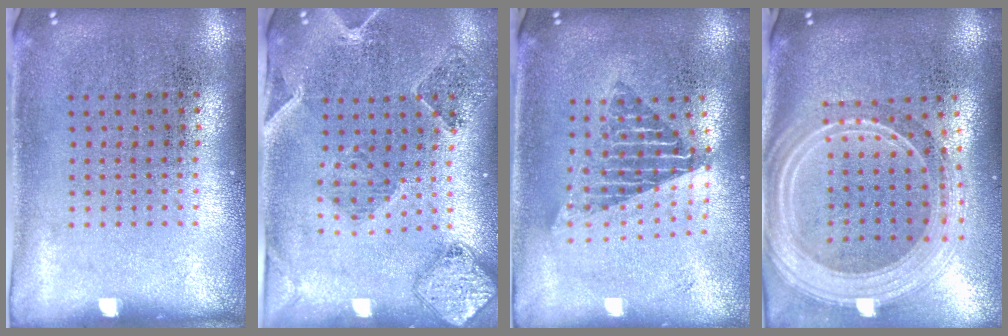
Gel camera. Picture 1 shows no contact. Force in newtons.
{"total": 0.7, "press": 0.7, "slide": 0.3}
{"total": 1.7, "press": 1.4, "slide": 1.0}
{"total": 2.8, "press": 2.3, "slide": 1.5}